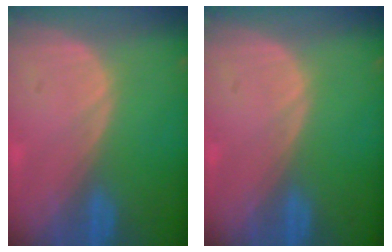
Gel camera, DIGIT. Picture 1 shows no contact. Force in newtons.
{"total": 0.0}